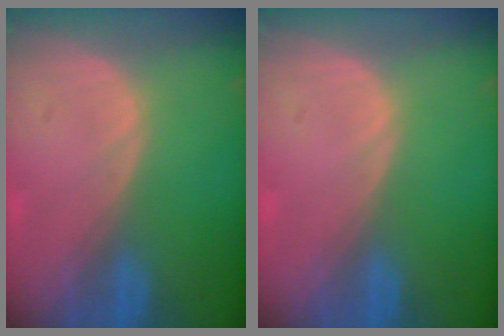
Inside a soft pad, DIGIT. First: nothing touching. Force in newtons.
{"total": 0.0}